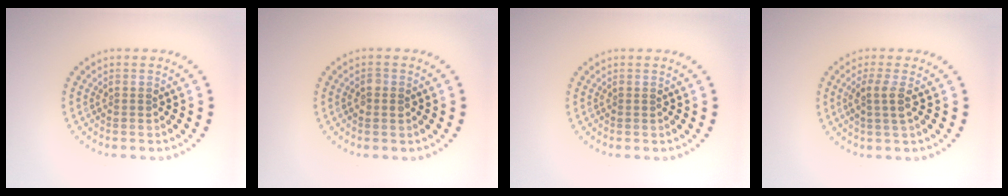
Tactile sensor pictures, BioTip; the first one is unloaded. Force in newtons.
{"total": 1.1, "press": 1.1, "slide": 0.0}
{"total": 0.0}
{"total": 1.9, "press": 1.5, "slide": 1.0}